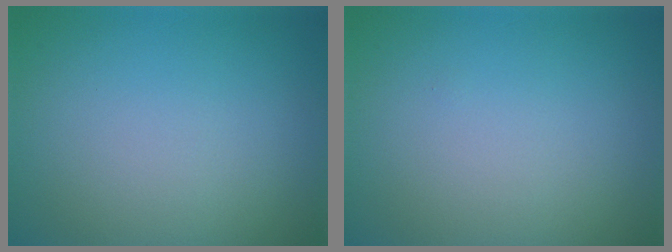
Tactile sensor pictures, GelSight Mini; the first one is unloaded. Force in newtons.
{"total": 0.0}